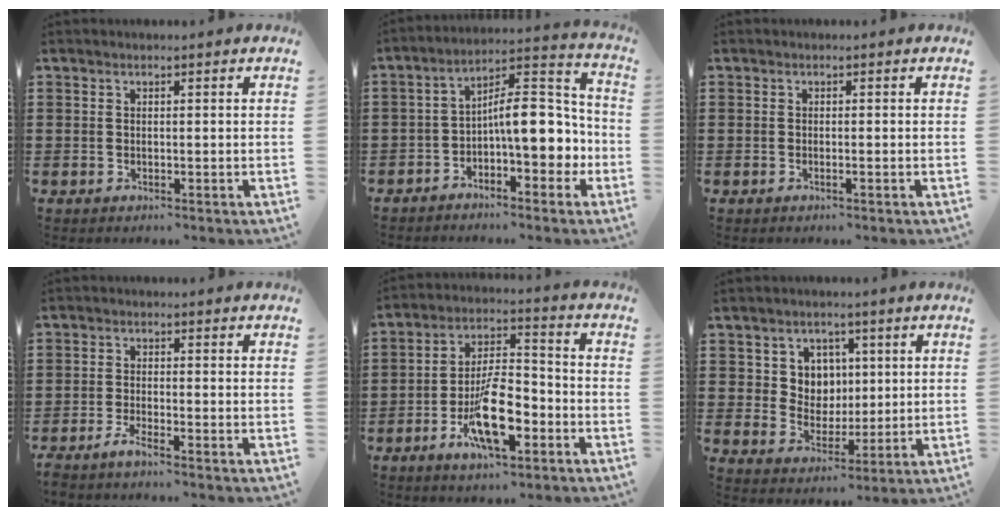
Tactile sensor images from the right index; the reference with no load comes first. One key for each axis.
{"total": 9.2, "fx": -0.9, "fy": 3.7, "fz": 8.3, "tx": -0.119, "ty": -0.012, "tz": -0.025}
{"total": 0.5, "fx": -0.3, "fy": -0.2, "fz": 0.4, "tx": -0.008, "ty": -0.002, "tz": -0.006}
{"total": 1.8, "fx": -1.6, "fy": -0.2, "fz": 0.8, "tx": -0.022, "ty": -0.004, "tz": -0.032}
{"total": 12.0, "fx": -5.2, "fy": 4.7, "fz": 9.8, "tx": -0.190, "ty": 0.008, "tz": -0.089}
{"total": 5.6, "fx": 2.1, "fy": 5.1, "fz": 1.2, "tx": -0.044, "ty": 0.010, "tz": 0.035}